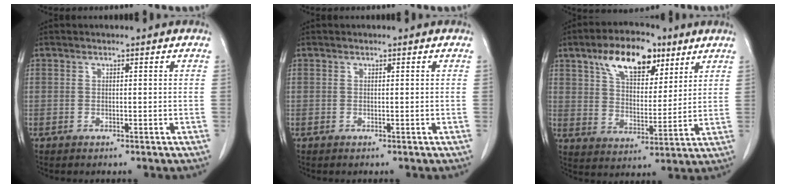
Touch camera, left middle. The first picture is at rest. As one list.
[{"total": 0.0}, {"total": 12.3, "force": [7.2, 5.8, 8.2], "torque": [-0.138, 0.017, 0.125]}]